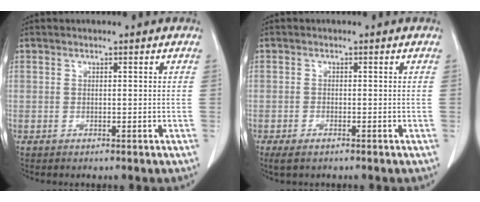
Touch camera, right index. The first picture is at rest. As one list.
[{"total": 2.5, "force": [-1.7, 0.9, 1.5], "torque": [-0.029, -0.004, -0.024]}]